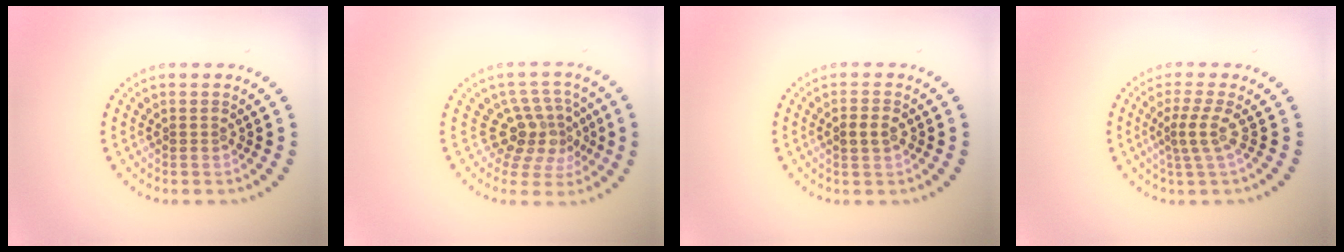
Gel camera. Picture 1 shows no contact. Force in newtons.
{"total": 4.1, "press": 2.8, "slide": 2.9}
{"total": 1.9, "press": 1.9, "slide": 0.1}
{"total": 2.3, "press": 1.6, "slide": 1.7}